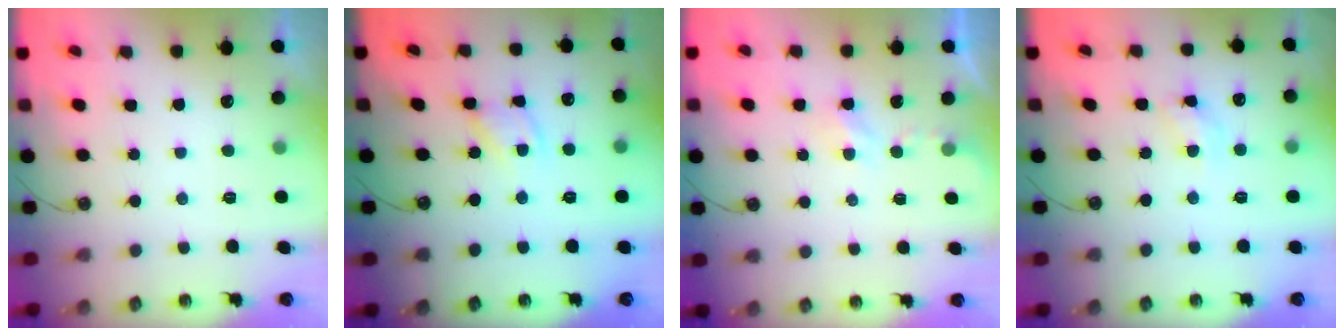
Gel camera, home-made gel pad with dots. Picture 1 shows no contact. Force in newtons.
{"total": 8.0, "press": 8.0, "slide": 0.4}
{"total": 2.2, "press": 2.1, "slide": 0.4}
{"total": 8.7, "press": 8.6, "slide": 0.6}